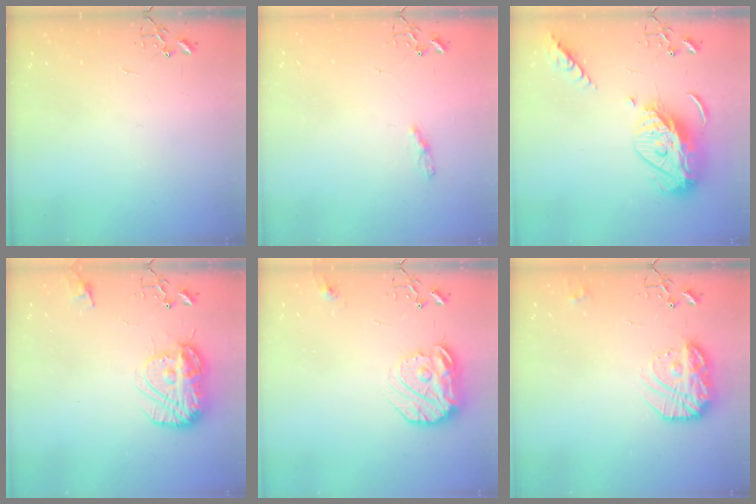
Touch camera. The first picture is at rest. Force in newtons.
{"total": 4.7, "press": 4.7, "slide": 0.4}
{"total": 17.5, "press": 17.4, "slide": 1.6}
{"total": 15.6, "press": 15.5, "slide": 1.6}
{"total": 17.2, "press": 17.1, "slide": 1.7}
{"total": 17.5, "press": 17.5, "slide": 1.4}